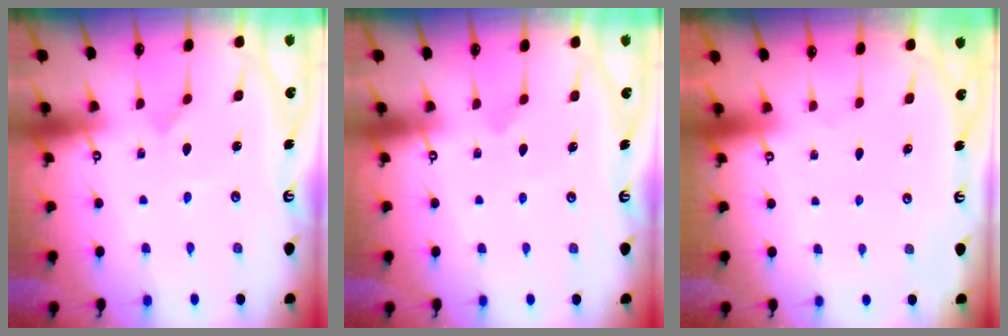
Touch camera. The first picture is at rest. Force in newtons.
{"total": 3.8, "press": 3.8, "slide": 0.5}
{"total": 0.0}